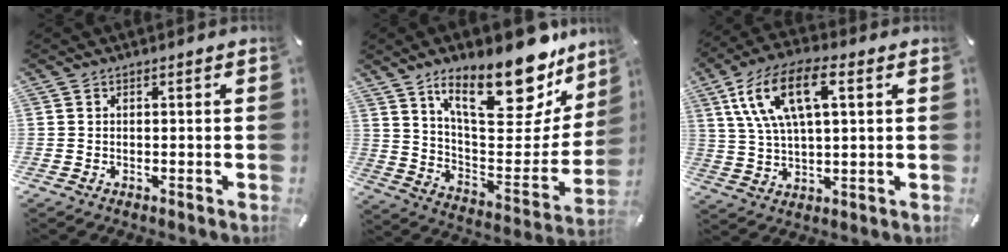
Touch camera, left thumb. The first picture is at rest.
{"total": 24.4, "force": [17.4, 9.8, 14.0], "torque": [-0.198, -0.125, 0.289]}
{"total": 13.5, "force": [5.3, 6.1, 10.8], "torque": [-0.241, 0.004, 0.093]}